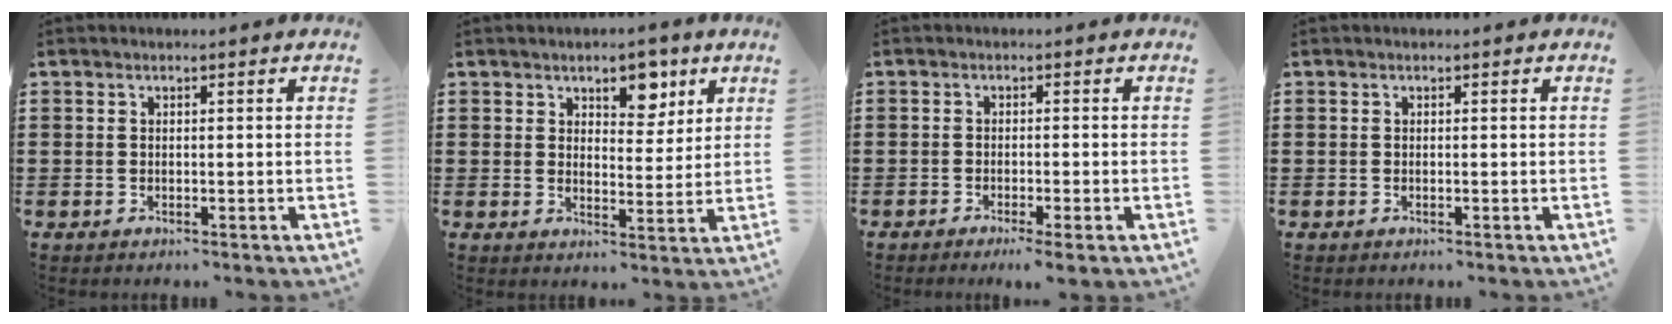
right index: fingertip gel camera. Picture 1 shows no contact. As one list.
[{"total": 5.5, "force": [4.0, 3.0, 2.4], "torque": [-0.039, -0.005, 0.066]}, {"total": 1.6, "force": [-1.2, -0.3, 0.9], "torque": [-0.016, -0.005, -0.022]}, {"total": 0.0}]